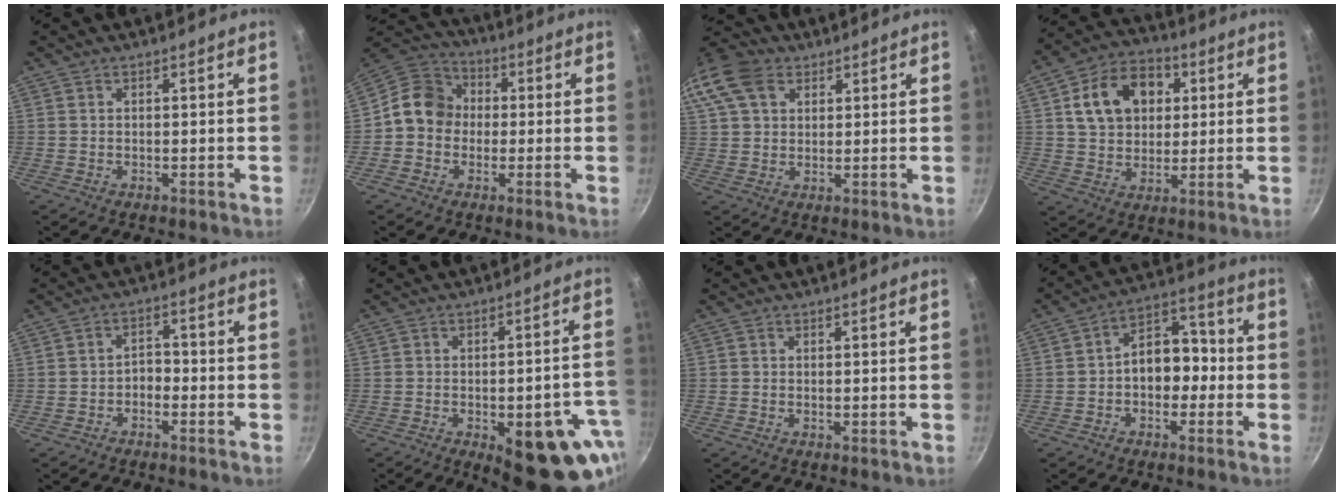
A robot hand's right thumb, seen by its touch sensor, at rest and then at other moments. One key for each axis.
{"total": 10.0, "fx": -0.4, "fy": 8.8, "fz": 4.8, "tx": -0.042, "ty": 0.030, "tz": -0.032}
{"total": 16.6, "fx": 7.0, "fy": 12.1, "fz": 8.8, "tx": -0.201, "ty": 0.030, "tz": 0.123}
{"total": 14.6, "fx": 4.0, "fy": 11.0, "fz": 8.8, "tx": -0.120, "ty": 0.015, "tz": 0.058}
{"total": 2.8, "fx": -1.4, "fy": 1.9, "fz": 1.5, "tx": -0.008, "ty": 0.023, "tz": -0.028}
{"total": 19.8, "fx": -7.6, "fy": 8.4, "fz": 16.2, "tx": -0.130, "ty": 0.013, "tz": -0.088}
{"total": 0.0}
{"total": 9.9, "fx": -1.4, "fy": 7.1, "fz": 6.7, "tx": -0.046, "ty": 0.046, "tz": -0.036}